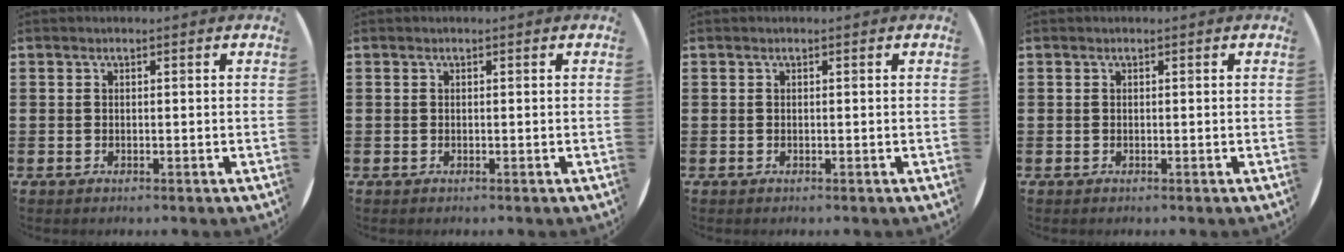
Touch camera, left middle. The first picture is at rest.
{"total": 0.0}
{"total": 0.0}
{"total": 0.0}